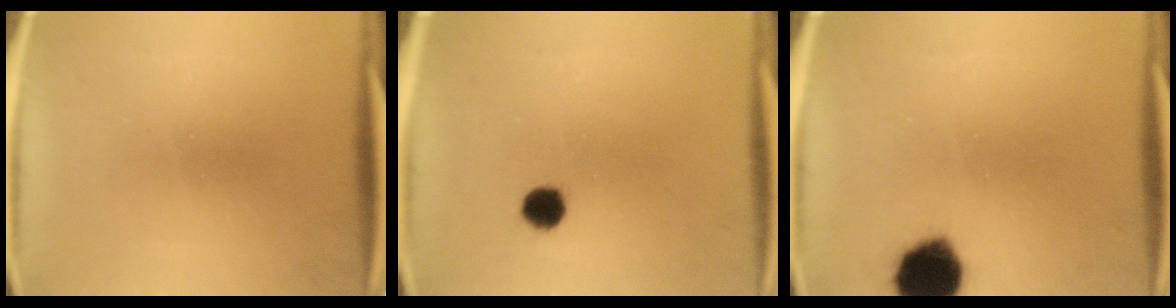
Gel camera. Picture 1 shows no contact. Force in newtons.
{"total": 4.0}
{"total": 13.1}